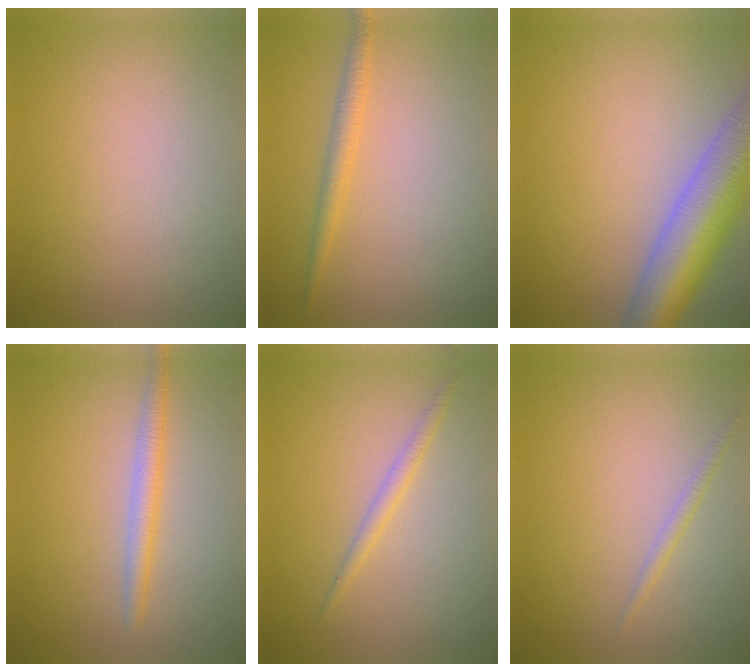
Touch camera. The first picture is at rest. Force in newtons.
{"total": 1.8, "press": 1.8, "slide": 0.1}
{"total": 9.7, "press": 9.7, "slide": 0.7}
{"total": 2.1, "press": 2.1, "slide": 0.1}
{"total": 1.4, "press": 1.4, "slide": 0.1}
{"total": 0.9, "press": 0.9, "slide": 0.1}